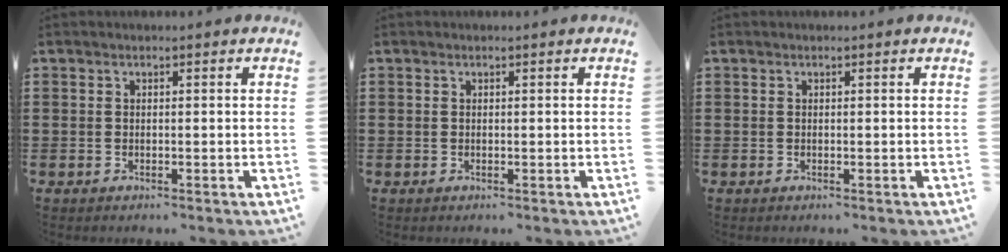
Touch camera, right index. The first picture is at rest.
{"total": 0.0}
{"total": 0.0}